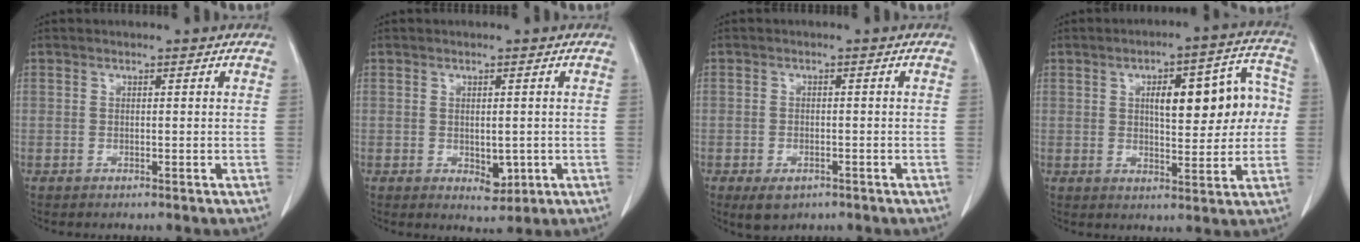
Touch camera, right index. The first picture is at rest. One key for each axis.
{"total": 3.2, "fx": -0.5, "fy": 1.9, "fz": 2.6, "tx": -0.029, "ty": -0.004, "tz": 0.006}
{"total": 3.6, "fx": -2.1, "fy": 2.0, "fz": 2.1, "tx": -0.036, "ty": -0.004, "tz": -0.023}
{"total": 12.8, "fx": 1.7, "fy": 4.4, "fz": 11.9, "tx": -0.151, "ty": 0.039, "tz": 0.029}